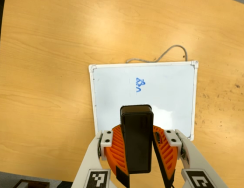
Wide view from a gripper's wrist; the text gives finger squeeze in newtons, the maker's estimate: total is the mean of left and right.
{"total": 9.8, "left": 10.0, "right": 9.5}